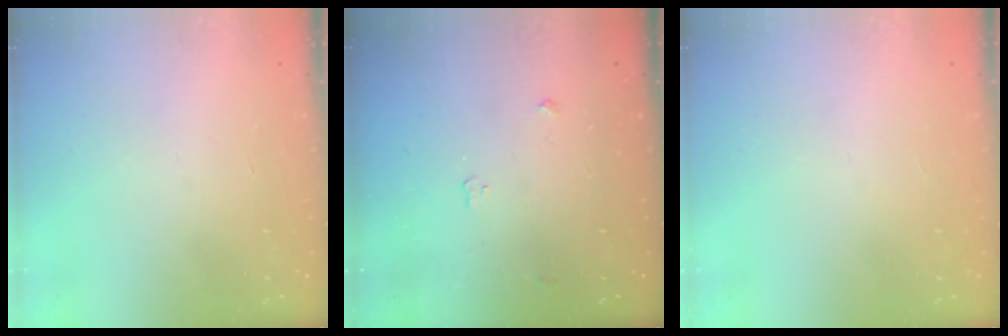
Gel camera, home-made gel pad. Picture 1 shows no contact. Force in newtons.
{"total": 3.0, "press": 2.9, "slide": 0.5}
{"total": 0.0}